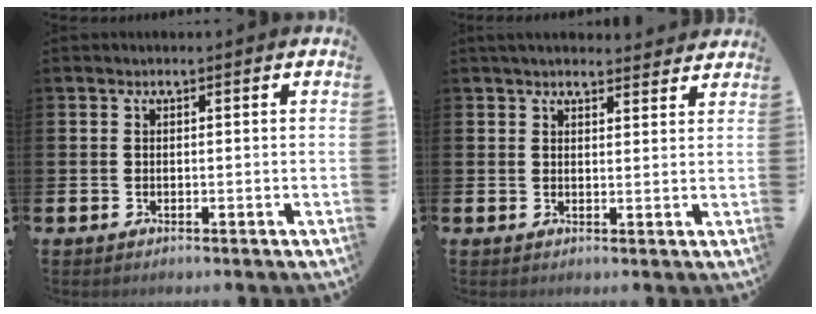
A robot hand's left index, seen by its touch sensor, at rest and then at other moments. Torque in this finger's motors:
{"motor_torque": [1.03, -1.11, 0.41, 0.08]}